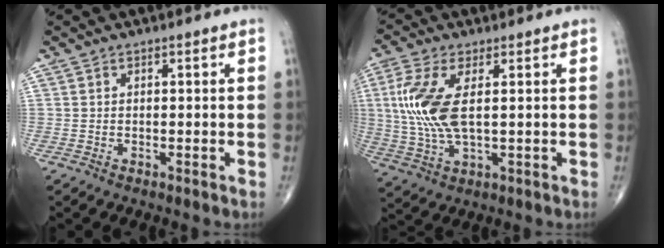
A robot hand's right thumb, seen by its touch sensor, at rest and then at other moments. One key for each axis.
{"total": 11.4, "fx": 1.8, "fy": 4.7, "fz": 10.3, "tx": -0.246, "ty": -0.003, "tz": 0.041}